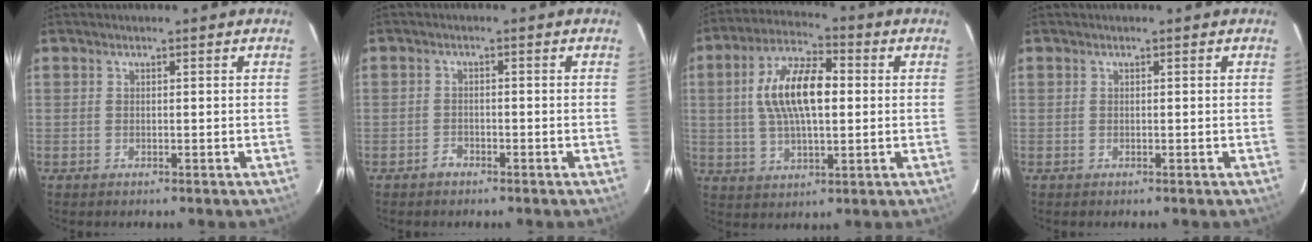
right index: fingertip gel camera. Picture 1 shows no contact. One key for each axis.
{"total": 1.8, "fx": -1.5, "fy": 1.1, "fz": 0.3, "tx": -0.004, "ty": 0.003, "tz": -0.025}
{"total": 13.5, "fx": 1.5, "fy": 5.7, "fz": 12.1, "tx": -0.229, "ty": 0.018, "tz": 0.026}
{"total": 0.0}